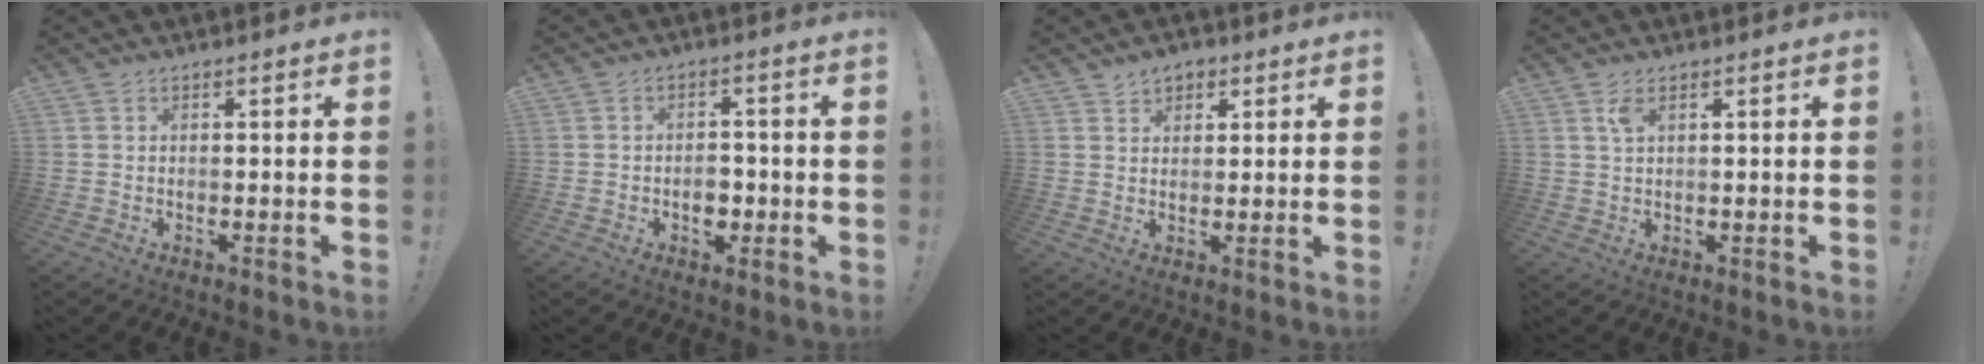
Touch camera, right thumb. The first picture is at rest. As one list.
[{"total": 5.6, "force": [-1.7, 4.2, 3.3], "torque": [-0.037, 0.009, -0.029]}, {"total": 3.6, "force": [2.2, 2.8, 0.7], "torque": [-0.001, -0.009, 0.038]}, {"total": 2.8, "force": [1.3, 0.9, 2.2], "torque": [-0.032, -0.004, 0.019]}]